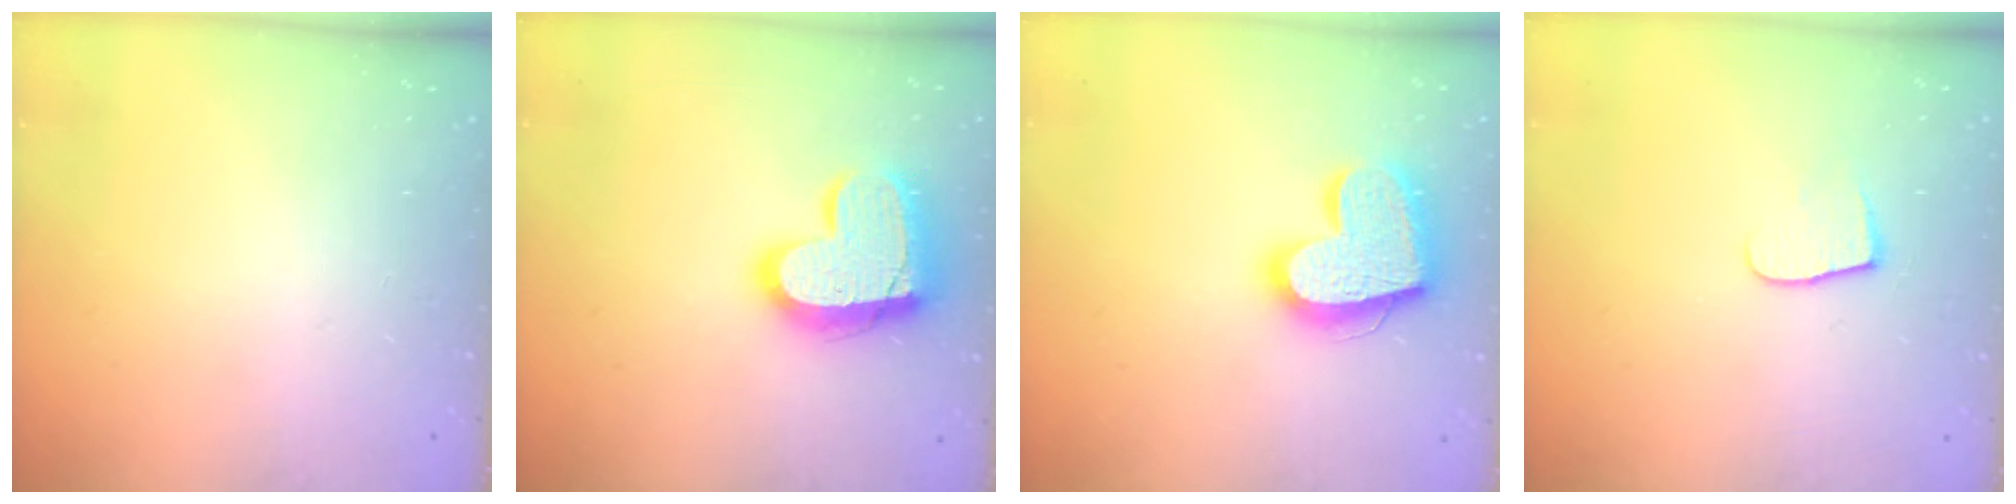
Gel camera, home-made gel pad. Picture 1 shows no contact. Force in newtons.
{"total": 17.2, "press": 17.2, "slide": 1.3}
{"total": 19.5, "press": 19.4, "slide": 1.6}
{"total": 5.4, "press": 5.4, "slide": 0.5}